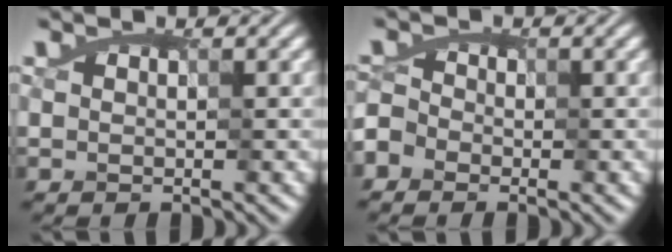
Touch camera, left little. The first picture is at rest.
{"total": 2.2, "force": [-1.3, 1.7, 0.2], "torque": [-0.008, 0.013, -0.025]}